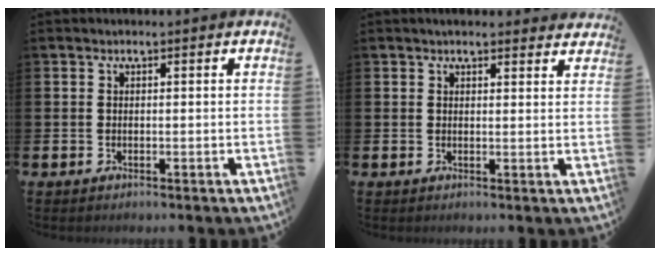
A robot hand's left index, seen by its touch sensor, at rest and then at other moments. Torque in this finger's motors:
{"motor_torque": [0.53, -0.58, 0.08, -0.01]}